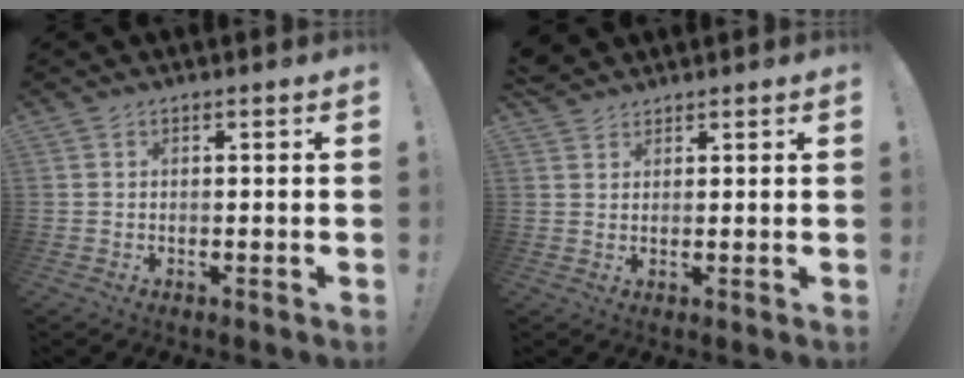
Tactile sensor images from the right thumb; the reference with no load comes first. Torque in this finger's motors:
{"motor_torque": [-0.48, 0.64, -0.40, 0.33, 0.02]}